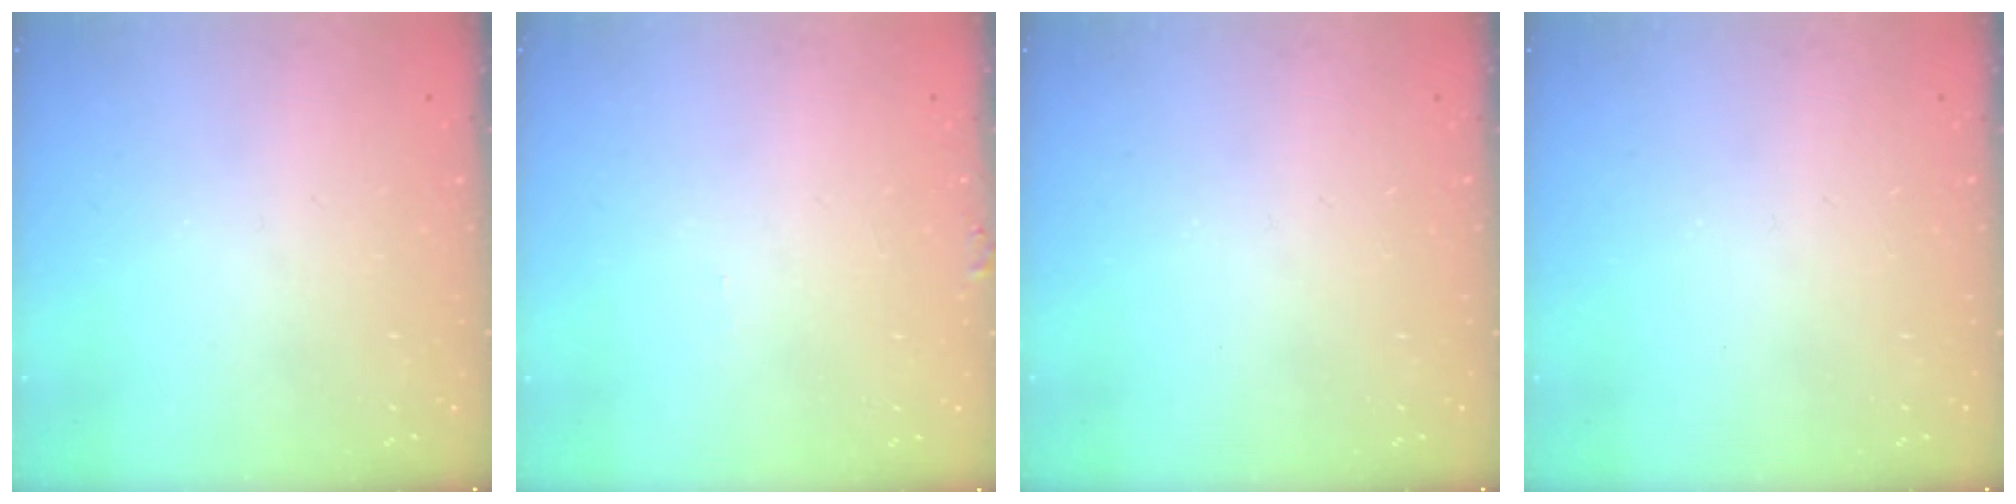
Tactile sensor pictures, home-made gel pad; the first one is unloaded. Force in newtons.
{"total": 3.6, "press": 3.6, "slide": 0.3}
{"total": 0.0}
{"total": 0.0}